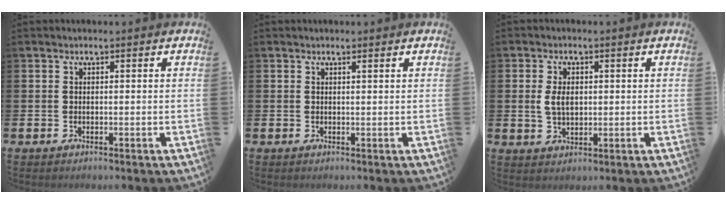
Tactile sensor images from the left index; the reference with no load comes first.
{"total": 0.7, "force": [0.6, 0.0, 0.2], "torque": [0.011, -0.006, 0.009]}
{"total": 3.5, "force": [0.8, 2.1, 2.7], "torque": [-0.040, 0.002, 0.010]}